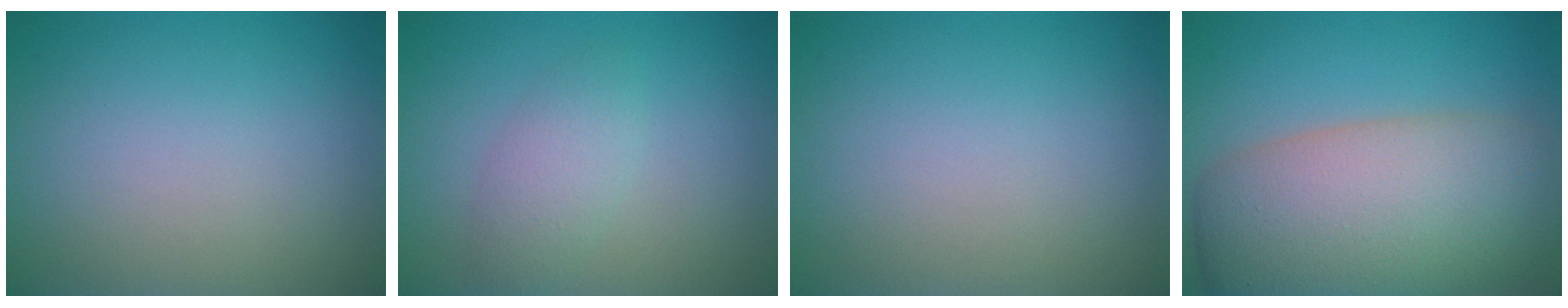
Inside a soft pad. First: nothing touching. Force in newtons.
{"total": 2.4, "press": 2.4, "slide": 0.1}
{"total": 0.0}
{"total": 11.9, "press": 11.9, "slide": 0.8}